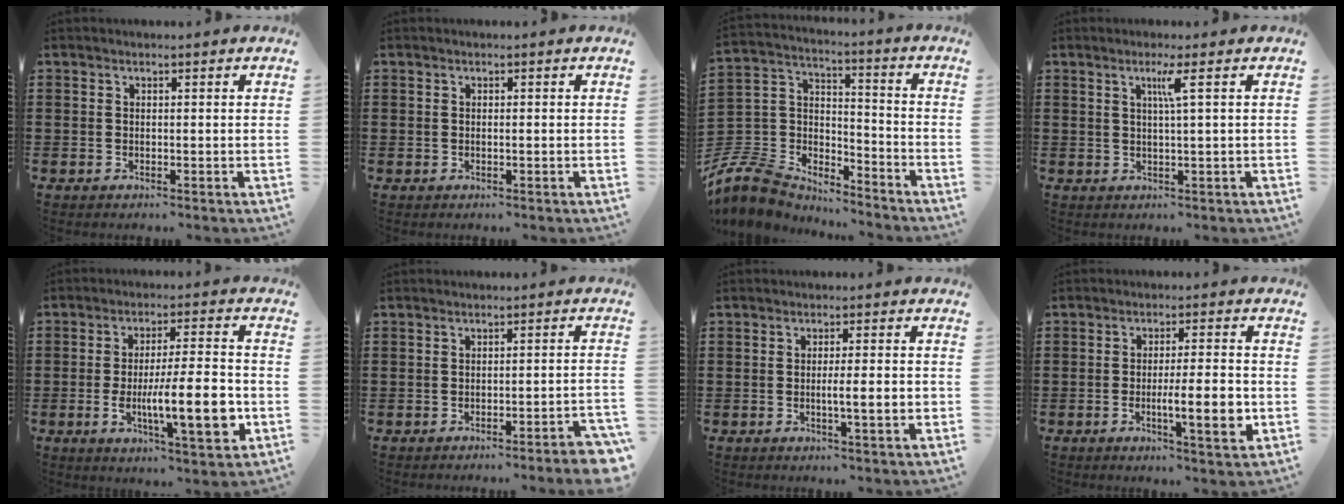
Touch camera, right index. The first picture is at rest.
{"total": 0.0}
{"total": 8.5, "force": [-7.4, 3.9, 1.6], "torque": [-0.073, -0.002, -0.150]}
{"total": 3.0, "force": [1.1, -0.5, 2.8], "torque": [-0.055, -0.005, 0.015]}
{"total": 13.0, "force": [-3.0, 3.1, 12.3], "torque": [-0.203, -0.012, -0.051]}
{"total": 2.9, "force": [-2.4, -0.3, 1.6], "torque": [-0.027, -0.008, -0.046]}
{"total": 4.2, "force": [-0.8, 0.1, 4.1], "torque": [-0.069, -0.006, -0.015]}
{"total": 7.9, "force": [-1.7, 1.2, 7.6], "torque": [-0.122, -0.010, -0.031]}